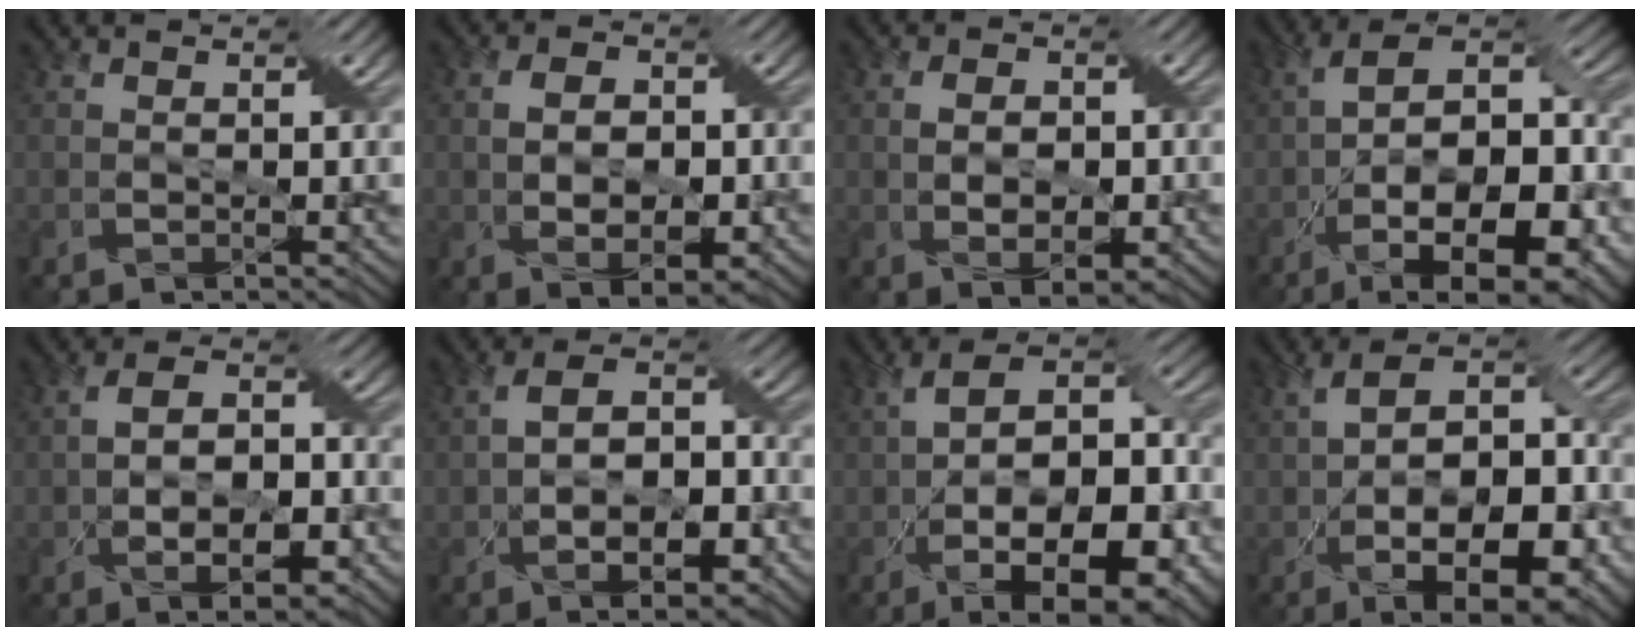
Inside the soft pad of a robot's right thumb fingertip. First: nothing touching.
{"total": 7.1, "force": [-0.8, 4.4, 5.5], "torque": [-0.087, -0.003, -0.011]}
{"total": 5.3, "force": [-0.4, 3.4, 4.1], "torque": [-0.060, -0.003, -0.003]}
{"total": 18.3, "force": [-7.1, 8.0, 14.8], "torque": [-0.233, -0.008, -0.107]}
{"total": 8.9, "force": [-2.5, 4.6, 7.2], "torque": [-0.123, -0.006, -0.037]}
{"total": 10.2, "force": [-3.0, 5.6, 8.0], "torque": [-0.139, -0.009, -0.044]}
{"total": 16.7, "force": [-5.3, 7.4, 14.0], "torque": [-0.224, -0.005, -0.073]}
{"total": 15.3, "force": [-4.4, 7.2, 12.8], "torque": [-0.206, -0.010, -0.060]}